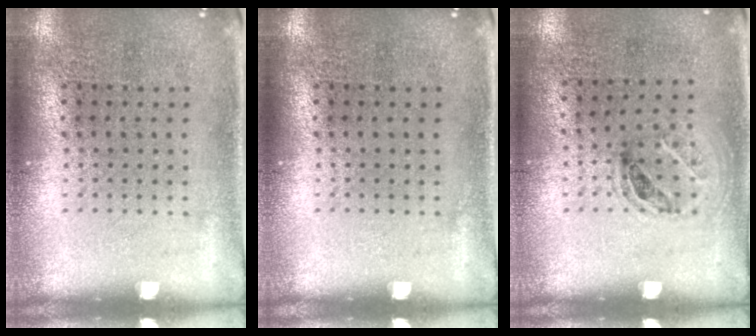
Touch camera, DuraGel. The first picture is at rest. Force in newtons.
{"total": 0.0}
{"total": 1.0, "press": 0.8, "slide": 0.6}